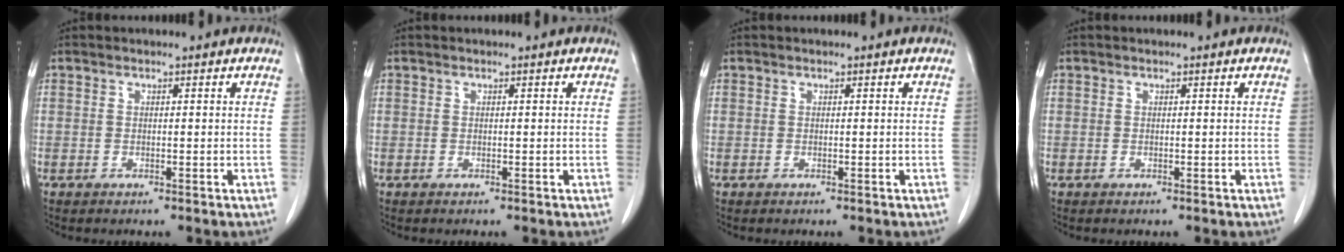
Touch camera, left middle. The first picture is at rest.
{"total": 0.0}
{"total": 0.0}
{"total": 0.0}